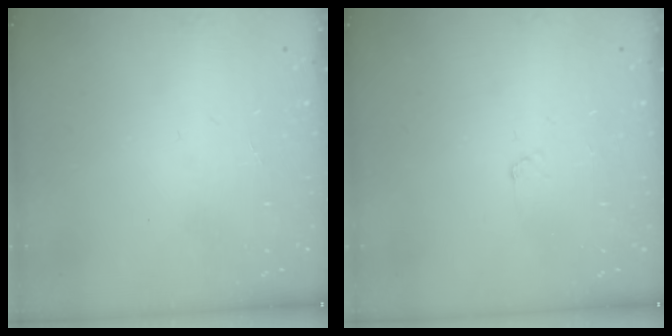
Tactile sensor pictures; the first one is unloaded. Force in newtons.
{"total": 2.5, "press": 2.5, "slide": 0.3}